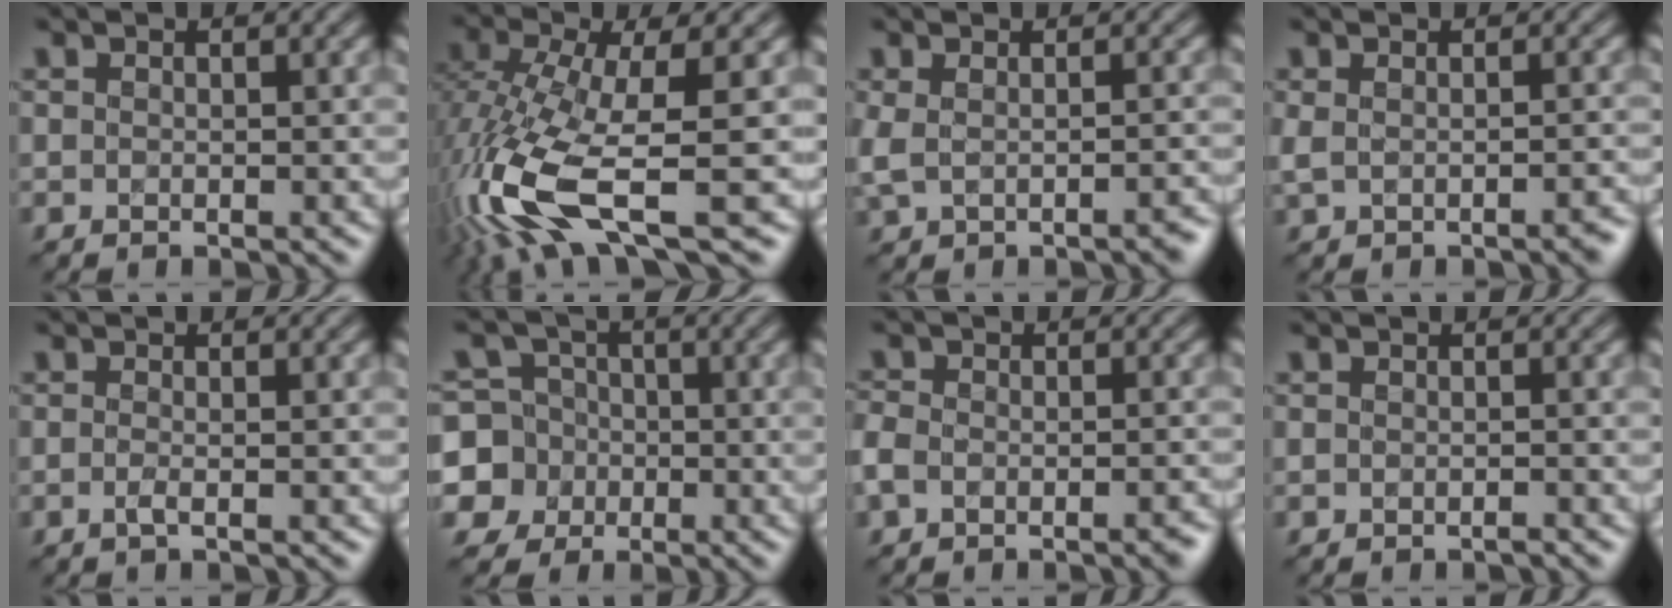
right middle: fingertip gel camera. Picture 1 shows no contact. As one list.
[{"total": 11.8, "force": [-3.7, 3.8, 10.6], "torque": [-0.247, -0.009, -0.065]}, {"total": 2.1, "force": [-0.7, 0.9, 1.8], "torque": [-0.040, -0.001, -0.009]}, {"total": 1.6, "force": [-0.6, 0.6, 1.4], "torque": [-0.027, 0.002, -0.007]}, {"total": 0.9, "force": [-0.3, 0.3, 0.8], "torque": [-0.012, 0.003, -0.007]}, {"total": 8.8, "force": [-1.8, 8.5, 1.3], "torque": [-0.048, 0.011, -0.060]}, {"total": 3.1, "force": [-2.1, 1.6, 1.7], "torque": [-0.032, 0.008, -0.040]}, {"total": 0.5, "force": [-0.4, -0.1, 0.3], "torque": [-0.004, 0.004, -0.010]}]